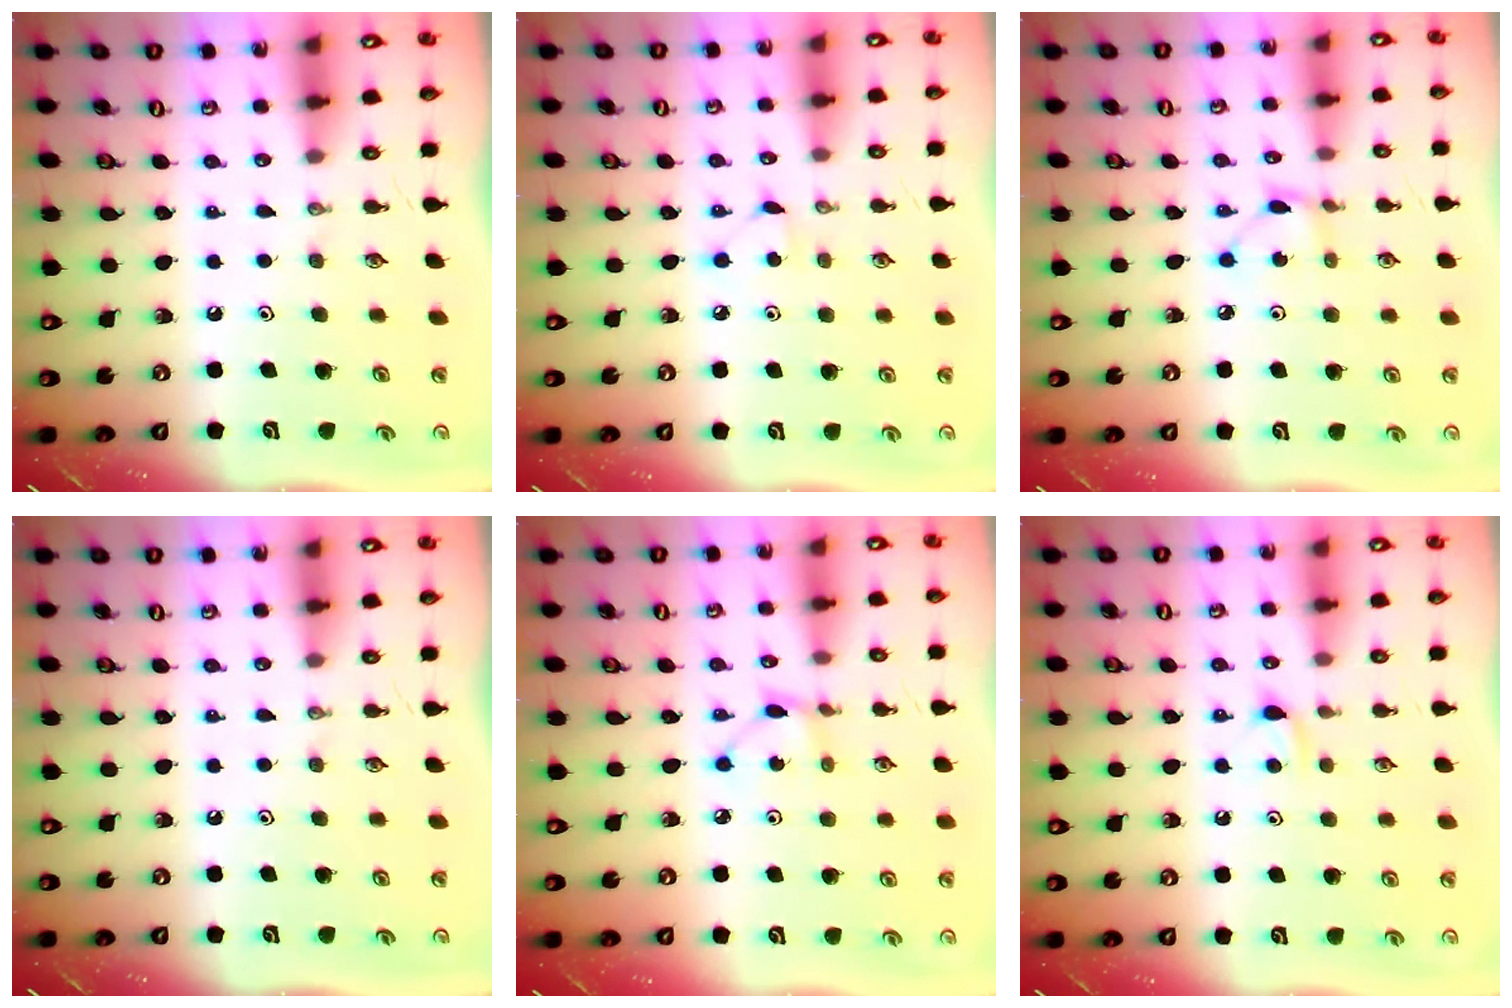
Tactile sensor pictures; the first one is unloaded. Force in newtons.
{"total": 3.2, "press": 3.1, "slide": 0.4}
{"total": 2.6, "press": 2.6, "slide": 0.3}
{"total": 0.0}
{"total": 3.1, "press": 3.0, "slide": 0.4}
{"total": 4.5, "press": 4.4, "slide": 0.6}